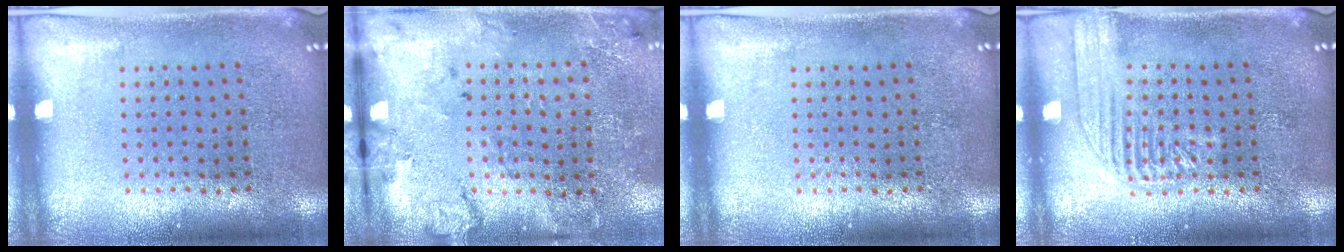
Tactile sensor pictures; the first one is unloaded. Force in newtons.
{"total": 1.8, "press": 1.5, "slide": 1.0}
{"total": 0.0}
{"total": 2.4, "press": 2.4, "slide": 0.3}